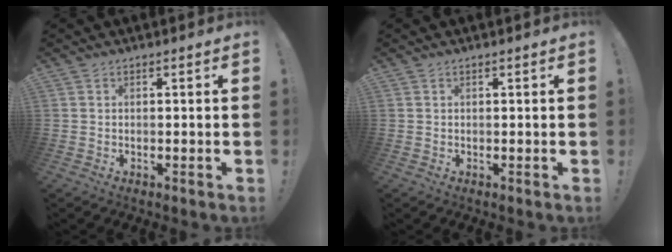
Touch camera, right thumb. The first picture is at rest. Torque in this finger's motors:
{"motor_torque": [-0.16, 0.03, -0.12, 0.07, 0.01]}